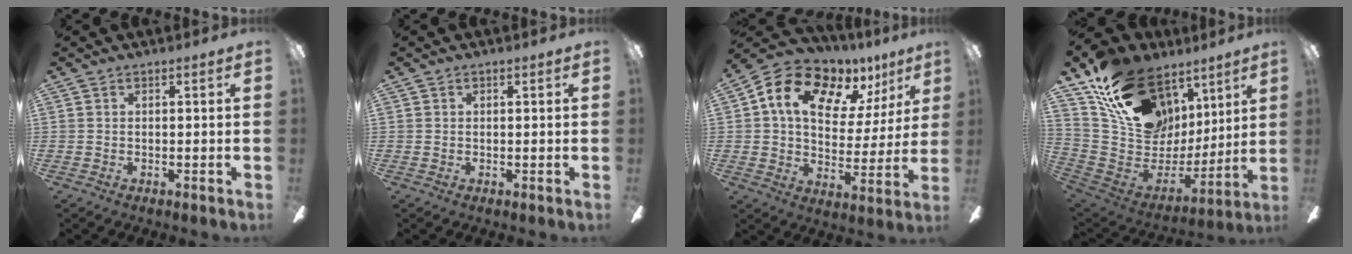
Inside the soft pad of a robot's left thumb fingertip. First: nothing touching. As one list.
[{"total": 0.7, "force": [0.0, 0.7, 0.3], "torque": [-0.005, 0.003, 0.000]}, {"total": 14.6, "force": [9.4, 8.5, 7.2], "torque": [-0.136, -0.054, 0.167]}, {"total": 21.4, "force": [12.3, 14.3, 10.1], "torque": [-0.180, -0.067, 0.239]}]